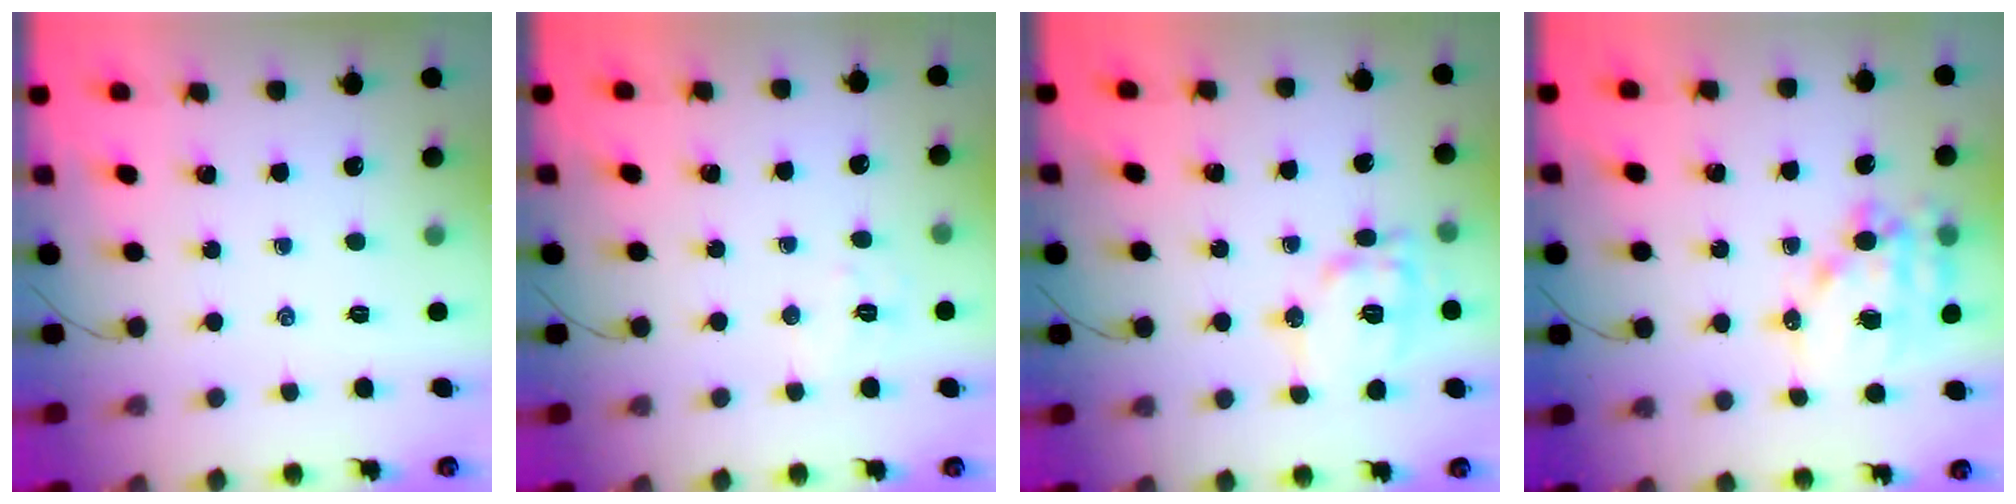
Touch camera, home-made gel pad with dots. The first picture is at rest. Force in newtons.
{"total": 5.1, "press": 5.0, "slide": 1.1}
{"total": 12.4, "press": 12.4, "slide": 0.4}
{"total": 14.0, "press": 13.6, "slide": 3.1}